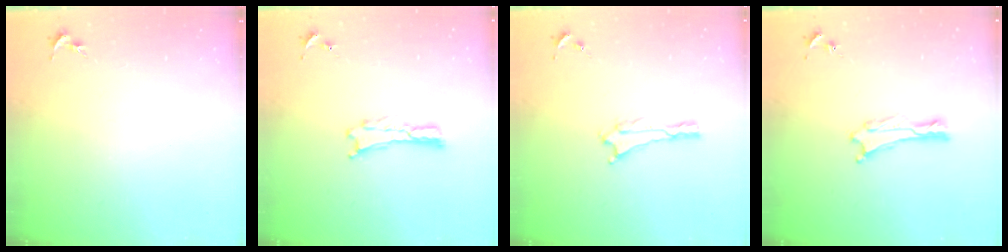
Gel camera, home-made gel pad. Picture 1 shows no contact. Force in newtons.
{"total": 0.0}
{"total": 0.0}
{"total": 0.6, "press": 0.5, "slide": 0.1}